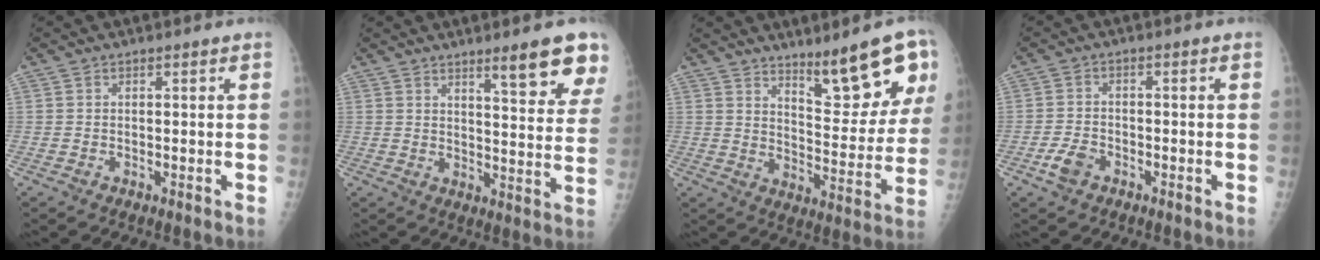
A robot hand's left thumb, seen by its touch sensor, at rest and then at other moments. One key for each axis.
{"total": 11.8, "fx": 7.7, "fy": 1.9, "fz": 8.7, "tx": -0.086, "ty": -0.045, "tz": 0.101}
{"total": 15.6, "fx": 9.3, "fy": 4.1, "fz": 11.9, "tx": -0.135, "ty": -0.059, "tz": 0.149}
{"total": 4.0, "fx": -2.2, "fy": 2.4, "fz": 2.1, "tx": -0.042, "ty": 0.014, "tz": -0.041}